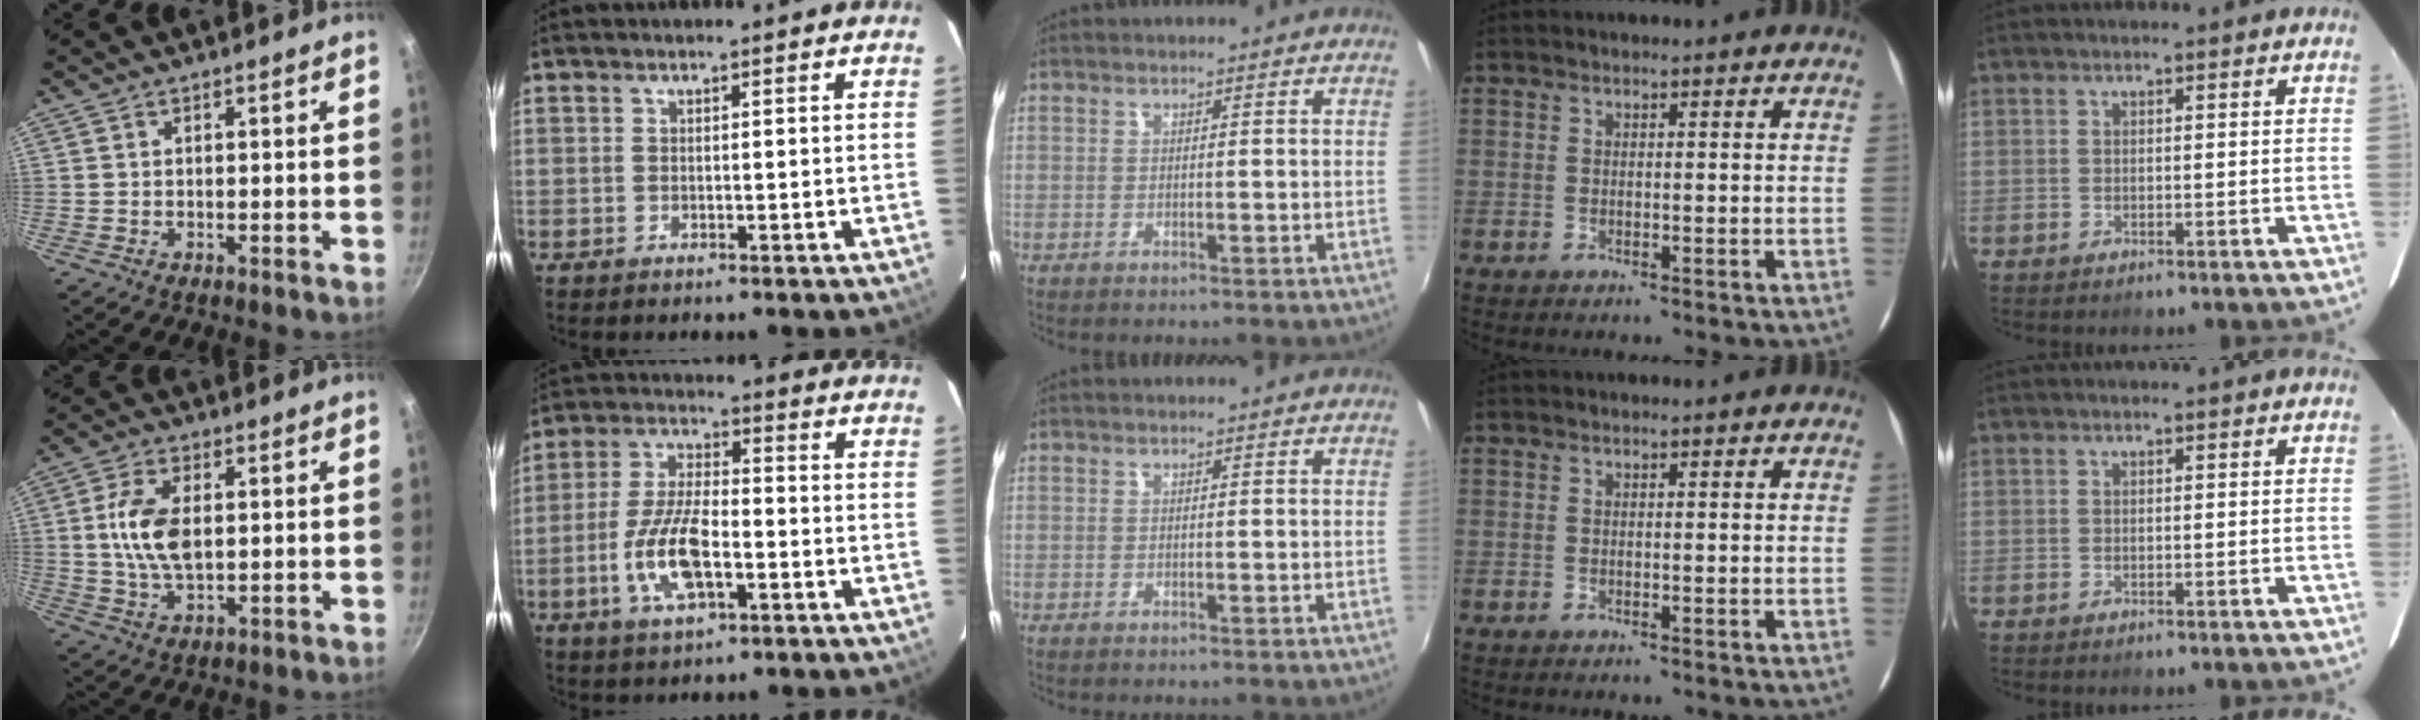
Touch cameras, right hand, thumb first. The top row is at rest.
{"thumb": {"total": 9.9, "force": [1.0, 5.5, 8.2], "torque": [-0.153, 0.002, 0.017]}, "index": {"total": 11.8, "force": [-4.0, 4.4, 10.2], "torque": [-0.212, -0.002, -0.074]}}